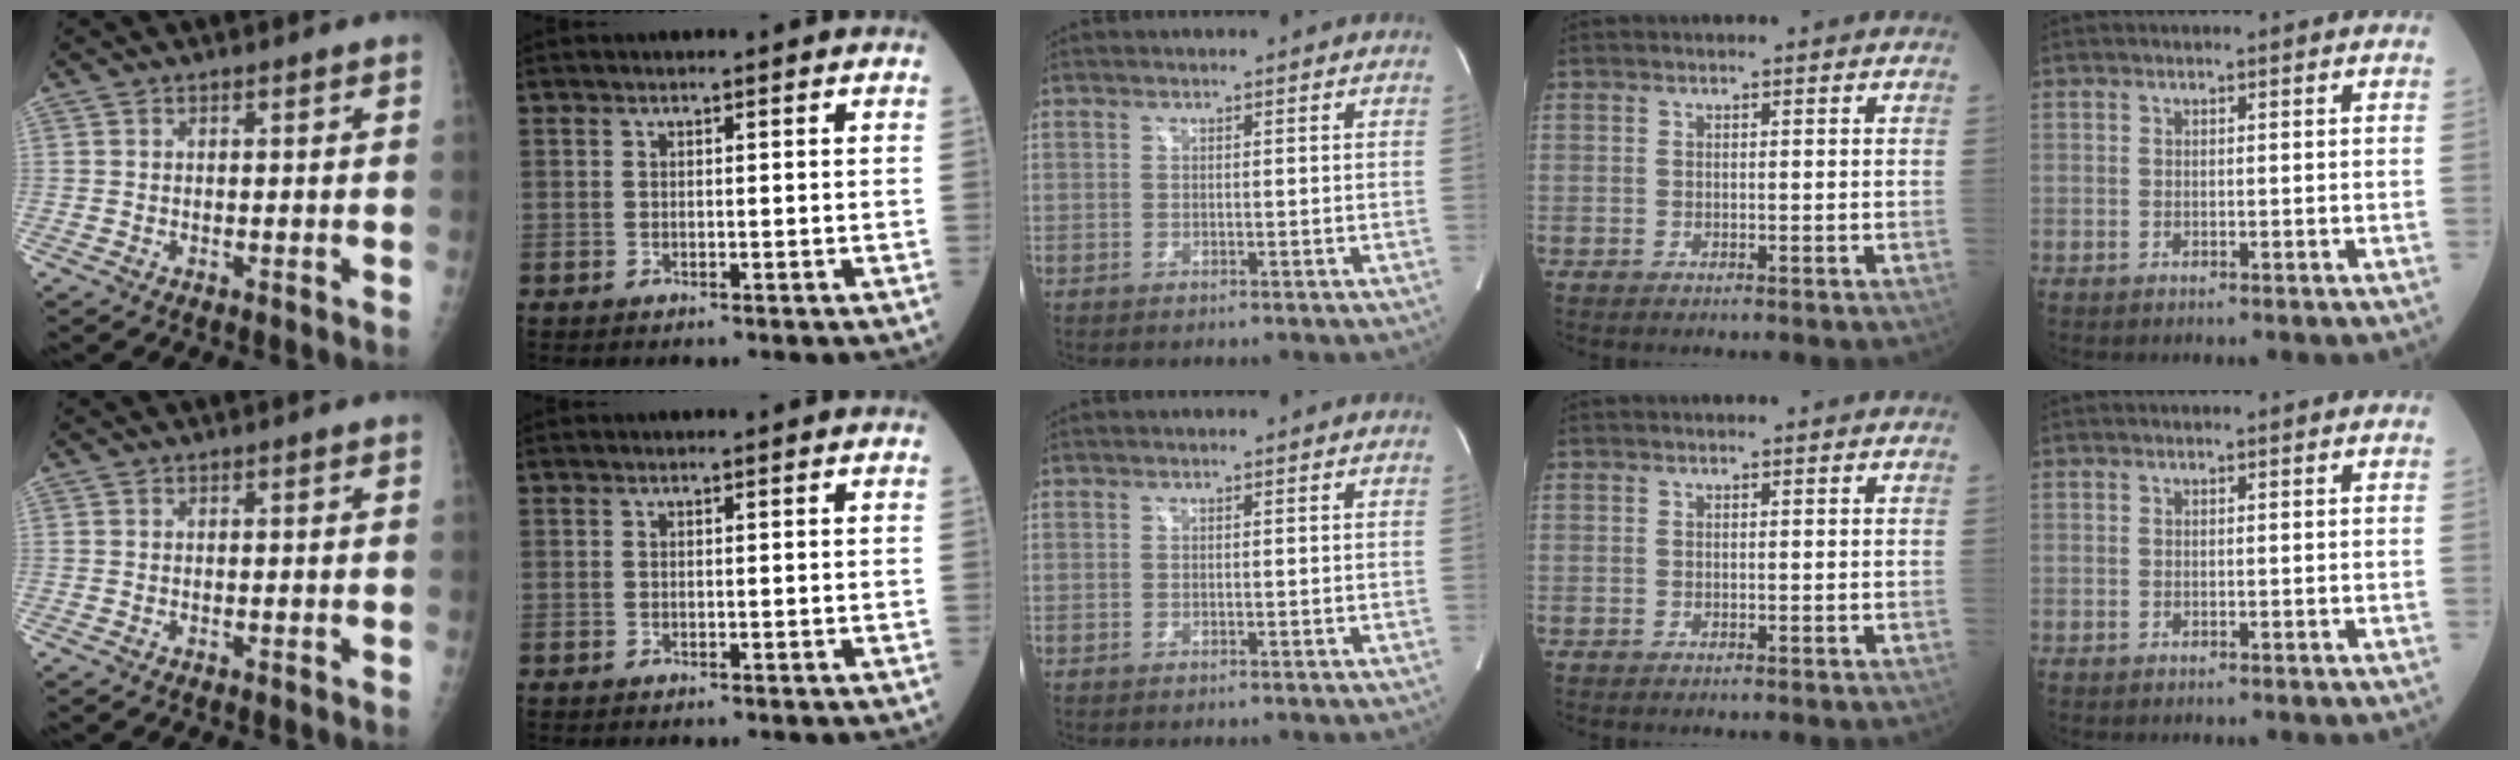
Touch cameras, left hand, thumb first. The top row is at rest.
{}